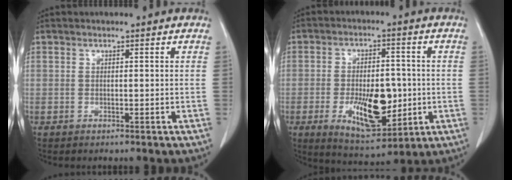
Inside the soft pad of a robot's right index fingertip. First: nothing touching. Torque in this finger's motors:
{"motor_torque": [0.45, -0.04, 0.24, 0.06]}